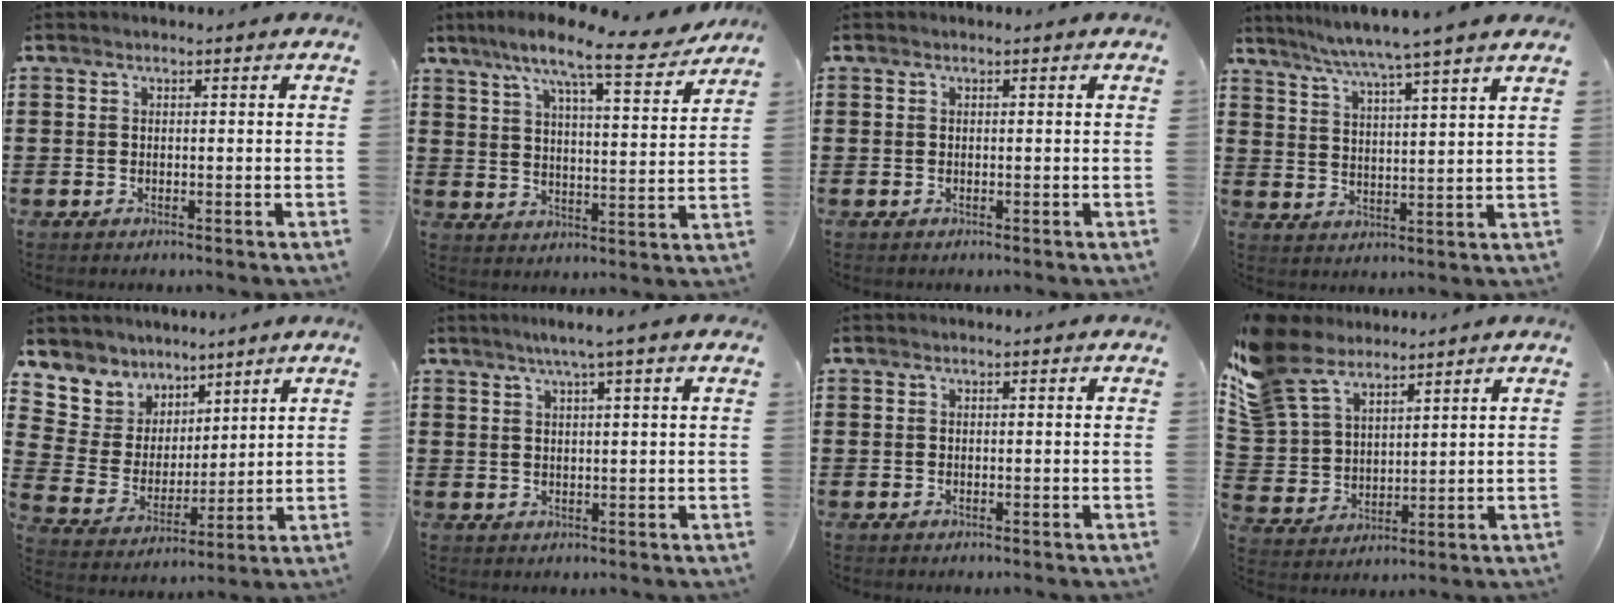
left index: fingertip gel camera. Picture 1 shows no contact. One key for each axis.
{"total": 11.0, "fx": 8.8, "fy": 0.6, "fz": 6.5, "tx": -0.138, "ty": -0.040, "tz": 0.145}
{"total": 0.0}
{"total": 5.6, "fx": 4.8, "fy": -1.4, "fz": 2.5, "tx": -0.065, "ty": -0.030, "tz": 0.080}
{"total": 7.8, "fx": 5.8, "fy": 5.1, "fz": -0.5, "tx": -0.045, "ty": -0.046, "tz": 0.116}
{"total": 3.0, "fx": 1.8, "fy": -0.3, "fz": 2.3, "tx": -0.048, "ty": 0.002, "tz": 0.030}
{"total": 0.0}
{"total": 10.1, "fx": 8.0, "fy": 5.0, "fz": 3.6, "tx": -0.118, "ty": -0.029, "tz": 0.156}